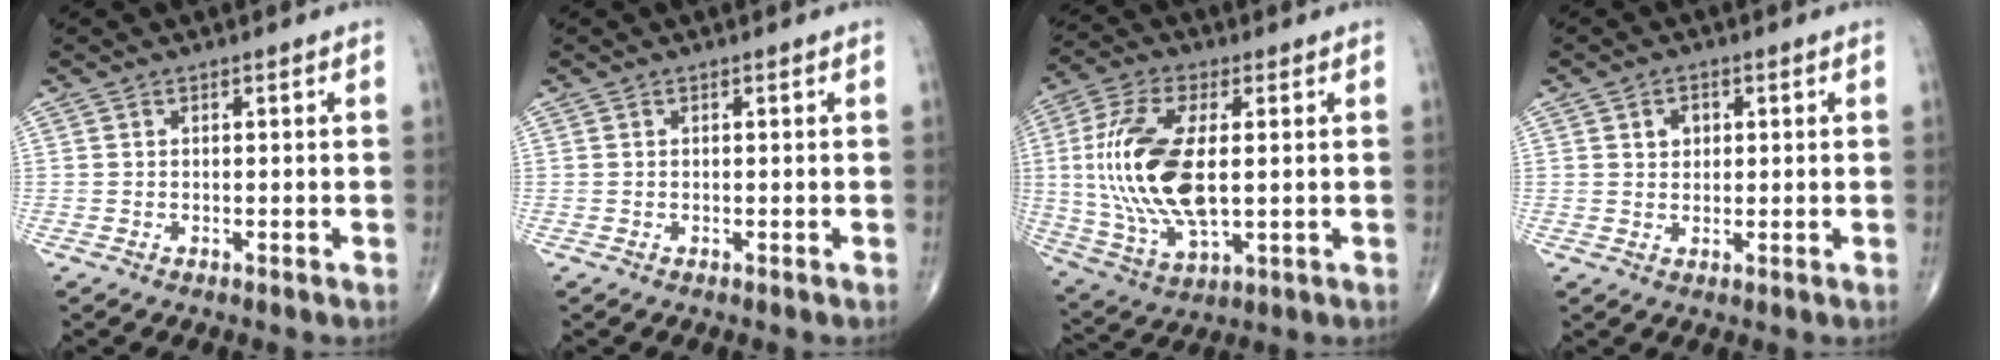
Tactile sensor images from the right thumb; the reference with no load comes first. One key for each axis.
{"total": 0.0}
{"total": 19.1, "fx": 1.1, "fy": 8.9, "fz": 16.8, "tx": -0.357, "ty": -0.009, "tz": 0.026}
{"total": 2.9, "fx": 1.0, "fy": 2.2, "fz": 1.6, "tx": -0.012, "ty": -0.003, "tz": 0.015}